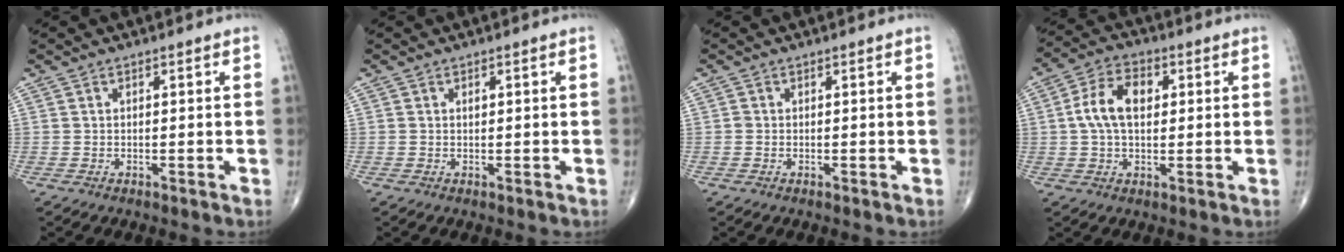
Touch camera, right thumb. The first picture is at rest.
{"total": 0.6, "force": [0.2, 0.3, 0.4], "torque": [-0.004, 0.000, 0.004]}
{"total": 0.5, "force": [-0.1, 0.5, 0.1], "torque": [0.000, 0.002, -0.003]}
{"total": 9.2, "force": [1.3, 5.6, 7.1], "torque": [-0.129, 0.018, 0.020]}